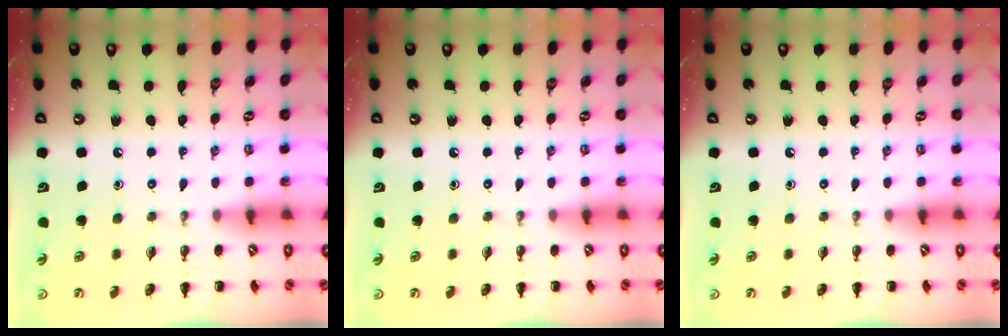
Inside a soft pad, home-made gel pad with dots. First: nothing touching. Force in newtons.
{"total": 0.0}
{"total": 0.0}